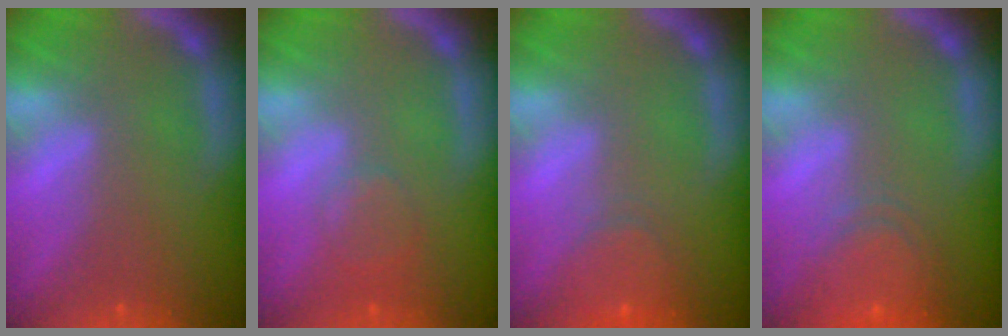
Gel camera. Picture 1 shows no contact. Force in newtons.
{"total": 2.4}
{"total": 3.5}
{"total": 5.5}